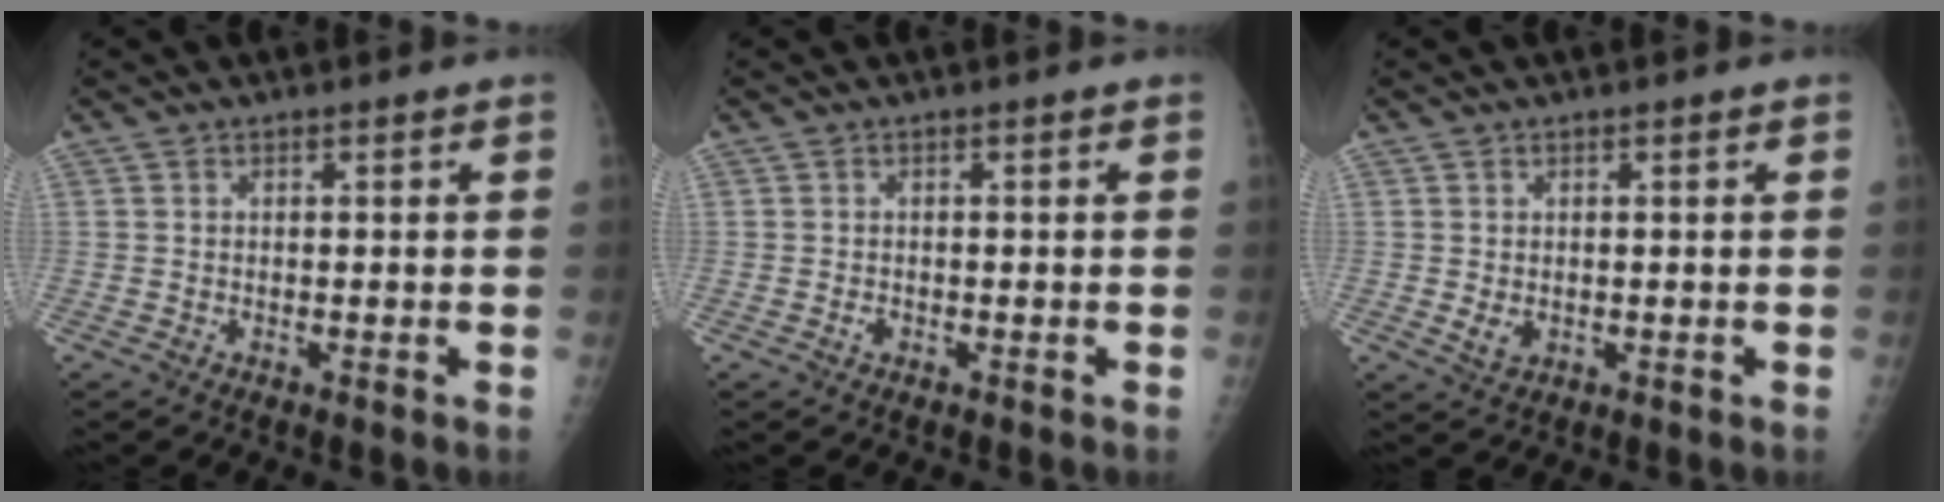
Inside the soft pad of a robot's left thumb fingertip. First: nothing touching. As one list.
[{"total": 0.8, "force": [-0.4, 0.6, 0.4], "torque": [-0.007, 0.001, -0.006]}, {"total": 2.1, "force": [0.0, 1.6, 1.4], "torque": [-0.019, -0.004, 0.006]}]